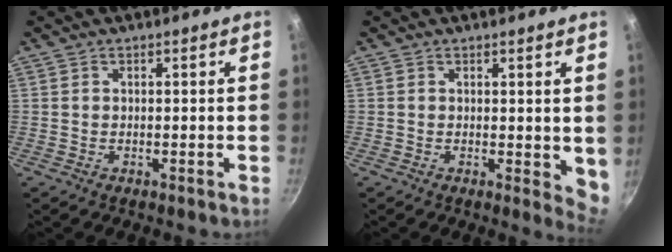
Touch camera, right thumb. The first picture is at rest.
{"total": 4.4, "force": [1.0, 2.2, 3.6], "torque": [-0.039, -0.006, 0.015]}